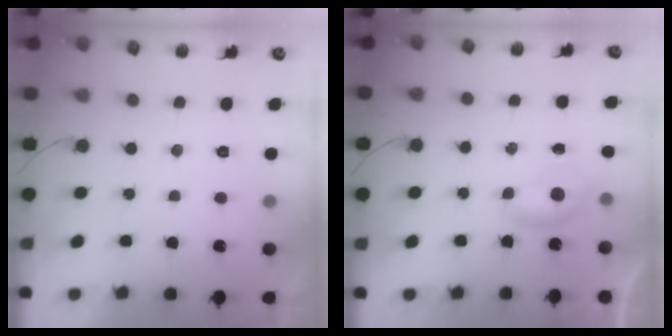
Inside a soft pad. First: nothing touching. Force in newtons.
{"total": 4.2, "press": 4.2, "slide": 0.4}